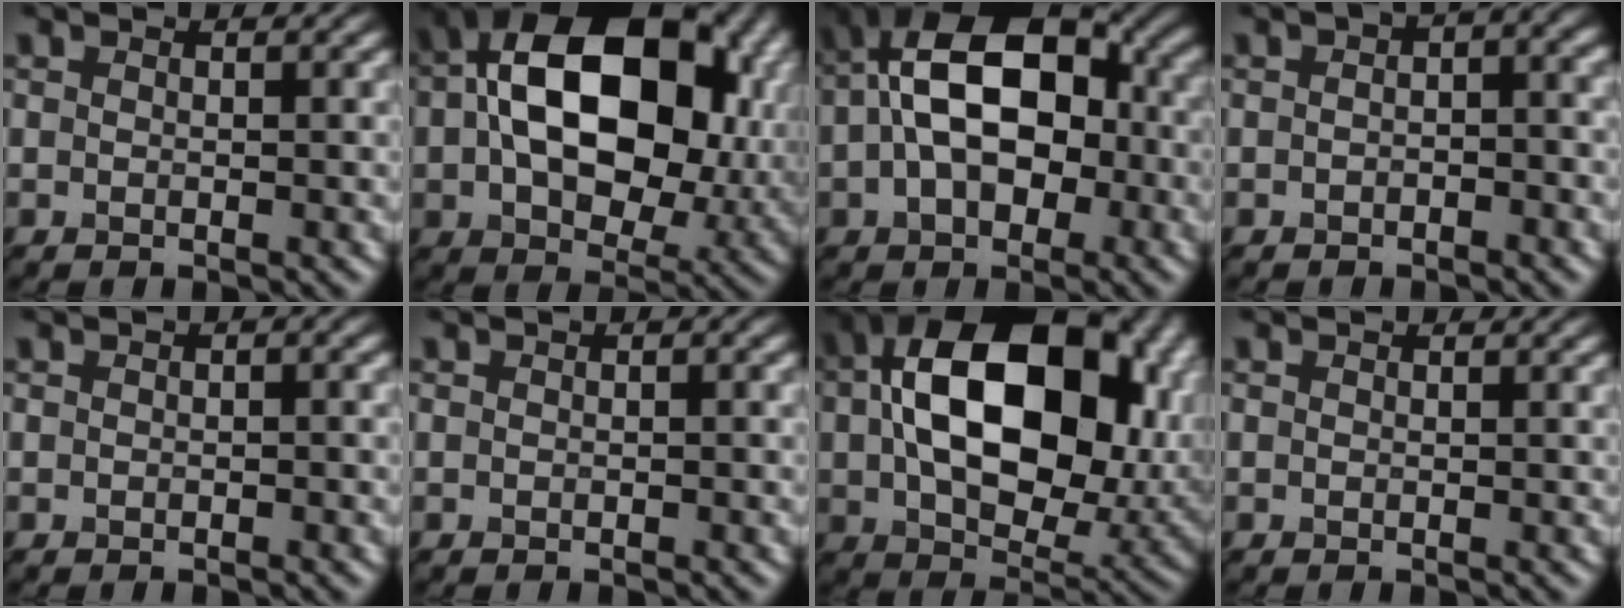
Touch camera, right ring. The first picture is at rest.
{"total": 14.4, "force": [1.7, 9.1, 11.0], "torque": [-0.196, 0.006, 0.065]}
{"total": 11.7, "force": [0.2, 6.7, 9.6], "torque": [-0.172, 0.027, 0.029]}
{"total": 2.4, "force": [-0.7, 0.4, 2.2], "torque": [-0.040, 0.008, 0.002]}
{"total": 1.5, "force": [0.1, 0.7, 1.3], "torque": [-0.010, 0.020, -0.007]}
{"total": 1.1, "force": [0.2, 0.6, 0.9], "torque": [-0.007, 0.016, -0.005]}
{"total": 16.1, "force": [2.3, 10.3, 12.2], "torque": [-0.221, -0.007, 0.083]}
{"total": 0.0}